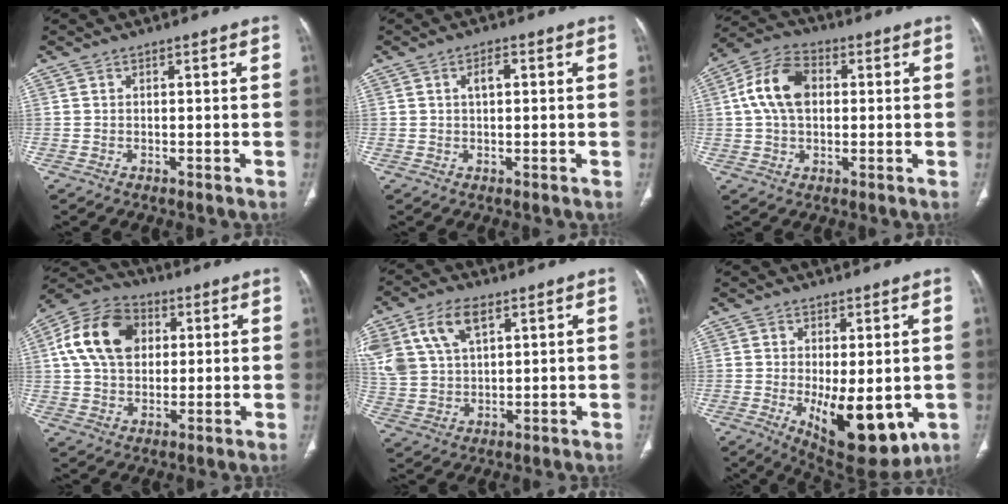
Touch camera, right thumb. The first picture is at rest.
{"total": 2.8, "force": [0.6, 1.4, 2.3], "torque": [-0.041, 0.007, 0.010]}
{"total": 11.4, "force": [1.6, 7.5, 8.4], "torque": [-0.157, 0.023, 0.023]}
{"total": 15.5, "force": [3.6, 11.2, 10.1], "torque": [-0.169, 0.012, 0.057]}
{"total": 13.5, "force": [6.4, 7.9, 8.9], "torque": [-0.179, -0.006, 0.130]}
{"total": 13.5, "force": [-2.7, 5.8, 11.8], "torque": [-0.158, -0.024, -0.019]}